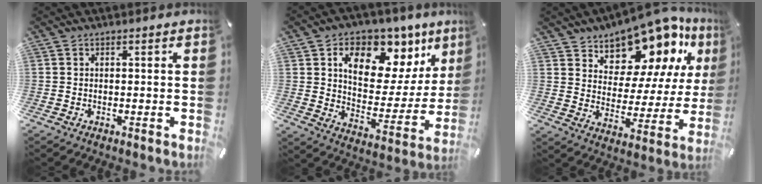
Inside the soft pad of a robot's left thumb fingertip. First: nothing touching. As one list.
[{"total": 14.0, "force": [7.6, 9.3, 7.3], "torque": [-0.102, -0.054, 0.131]}, {"total": 13.8, "force": [11.6, 6.9, 3.1], "torque": [-0.056, -0.114, 0.205]}]